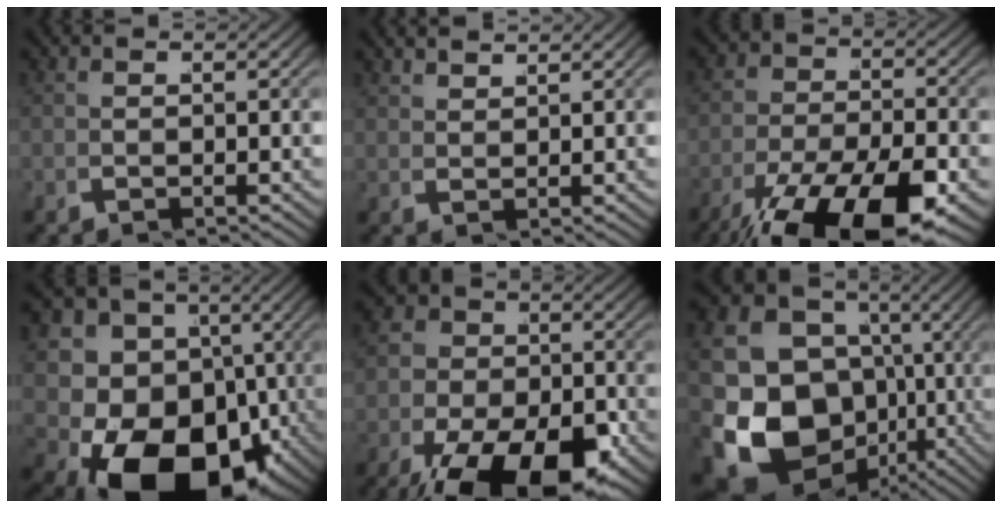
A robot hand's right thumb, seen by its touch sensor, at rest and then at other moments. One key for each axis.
{"total": 2.6, "fx": 2.6, "fy": -0.2, "fz": 0.1, "tx": 0.001, "ty": 0.008, "tz": 0.055}
{"total": 11.4, "fx": -5.4, "fy": 5.9, "fz": 8.2, "tx": -0.137, "ty": -0.054, "tz": -0.058}
{"total": 20.4, "fx": -3.3, "fy": 15.1, "fz": 13.4, "tx": -0.262, "ty": -0.087, "tz": -0.018}
{"total": 12.7, "fx": -5.1, "fy": 7.8, "fz": 8.6, "tx": -0.141, "ty": -0.064, "tz": -0.052}
{"total": 17.8, "fx": -1.8, "fy": 14.3, "fz": 10.4, "tx": -0.231, "ty": -0.071, "tz": -0.007}